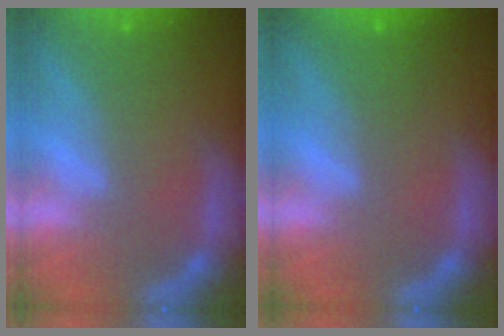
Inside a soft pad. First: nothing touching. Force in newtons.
{"total": 1.5}